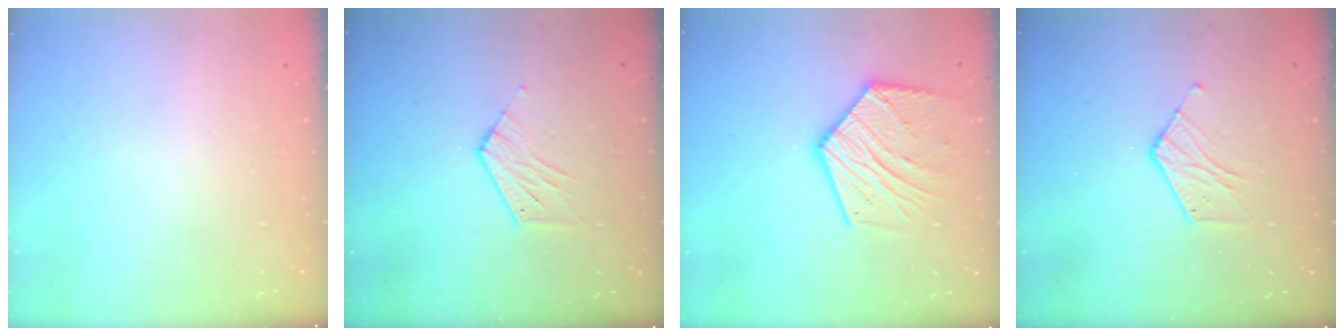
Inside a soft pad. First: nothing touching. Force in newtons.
{"total": 6.1, "press": 6.1, "slide": 0.3}
{"total": 16.9, "press": 16.9, "slide": 1.2}
{"total": 6.9, "press": 6.9, "slide": 0.3}